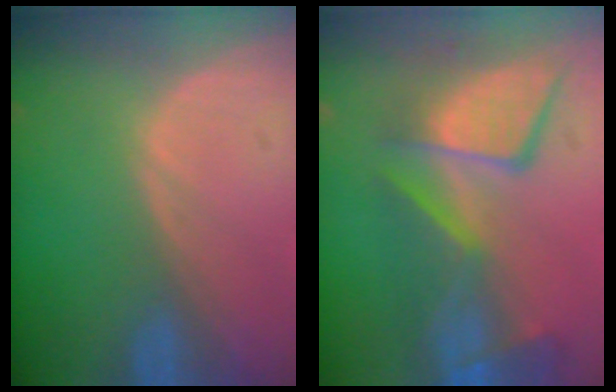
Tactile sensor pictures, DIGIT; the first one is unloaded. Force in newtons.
{"total": 10.4, "press": 9.8, "slide": 3.4}